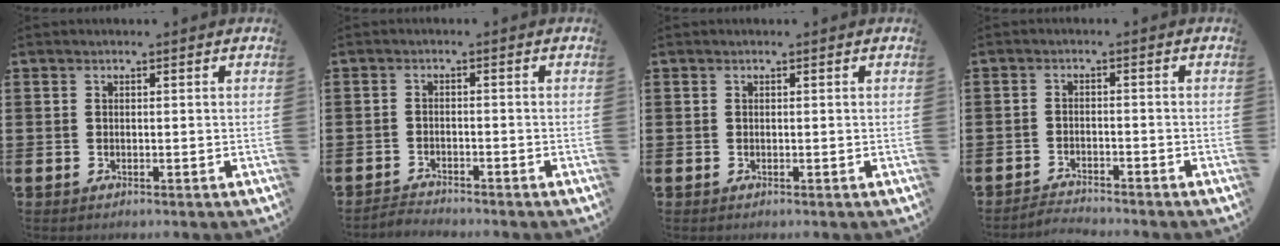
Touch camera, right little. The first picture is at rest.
{"total": 1.8, "force": [-1.8, 0.0, -0.1], "torque": [-0.003, 0.003, -0.038]}
{"total": 0.0}
{"total": 2.1, "force": [-2.1, -0.1, -0.1], "torque": [-0.002, 0.003, -0.045]}